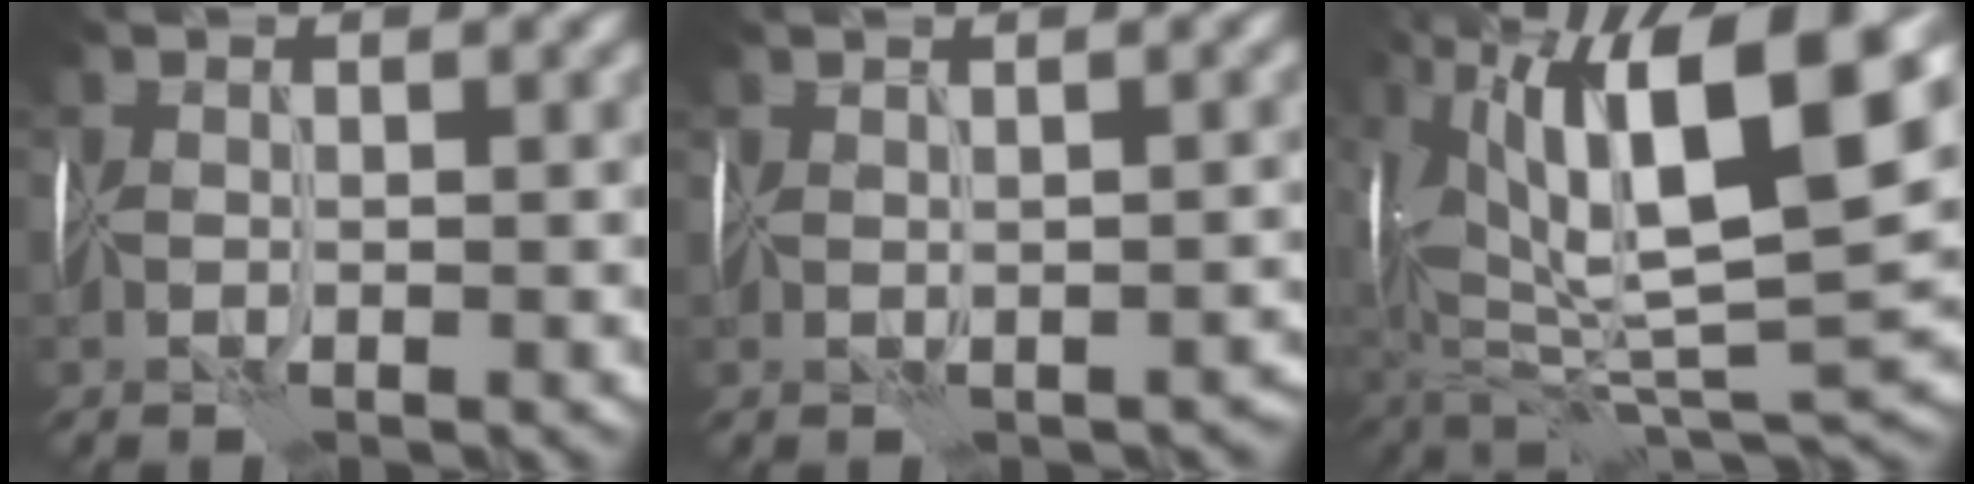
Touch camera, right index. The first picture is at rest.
{"total": 1.6, "force": [-1.0, 0.7, 0.9], "torque": [-0.003, -0.006, -0.005]}
{"total": 14.5, "force": [5.9, 4.5, 12.4], "torque": [-0.229, 0.021, 0.103]}